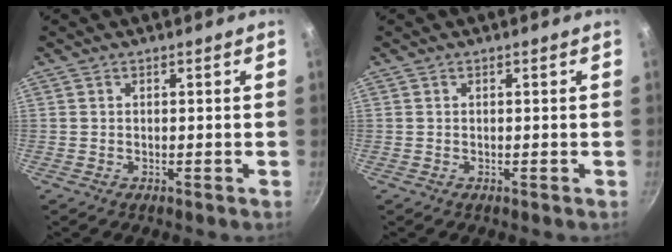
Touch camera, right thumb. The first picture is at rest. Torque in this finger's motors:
{"motor_torque": [-0.05, -0.09, 0.19, 0.01, 0.00]}